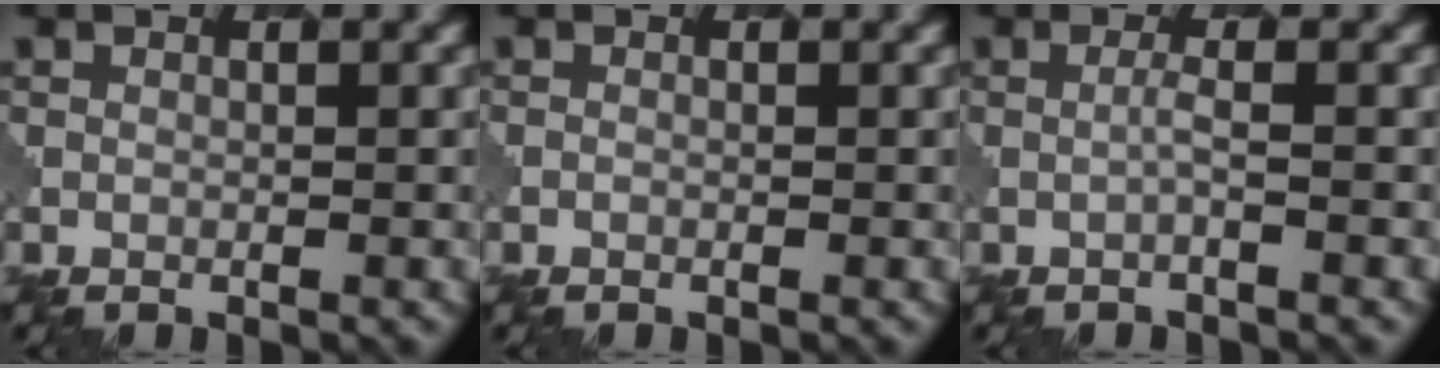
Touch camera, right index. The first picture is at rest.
{"total": 0.0}
{"total": 0.9, "force": [-0.1, 0.0, 0.9], "torque": [-0.015, 0.003, -0.006]}